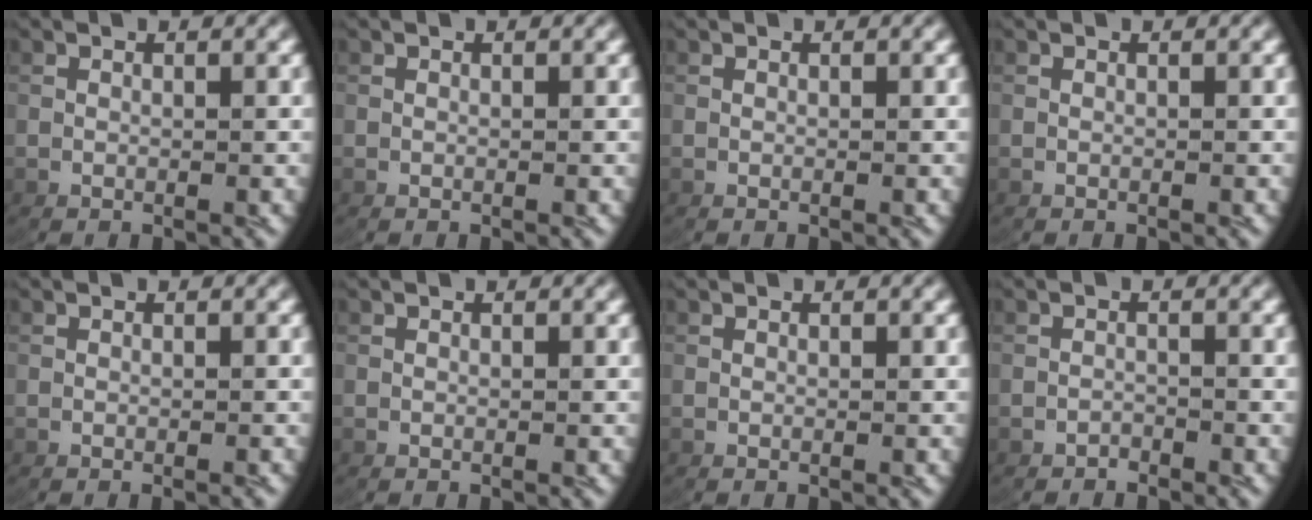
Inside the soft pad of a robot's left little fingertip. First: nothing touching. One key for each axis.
{"total": 0.0}
{"total": 0.0}
{"total": 0.0}
{"total": 0.6, "fx": -0.5, "fy": 0.0, "fz": 0.2, "tx": 0.001, "ty": 0.006, "tz": -0.009}
{"total": 0.0}
{"total": 0.0}
{"total": 1.6, "fx": -1.5, "fy": -0.4, "fz": -0.3, "tx": 0.005, "ty": -0.007, "tz": -0.023}